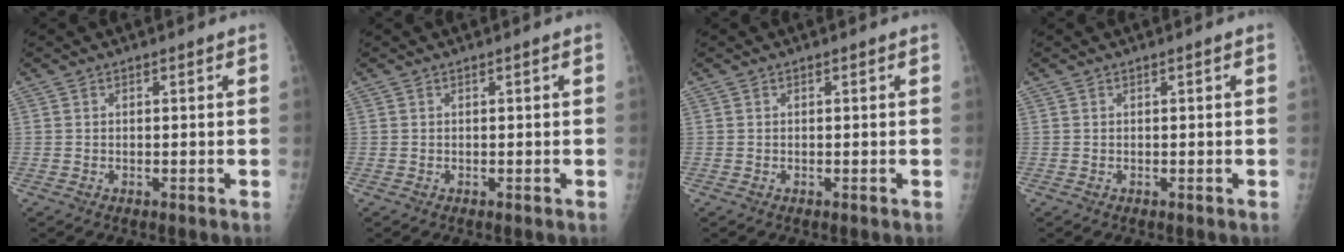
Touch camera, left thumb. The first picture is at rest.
{"total": 0.0}
{"total": 0.0}
{"total": 0.0}